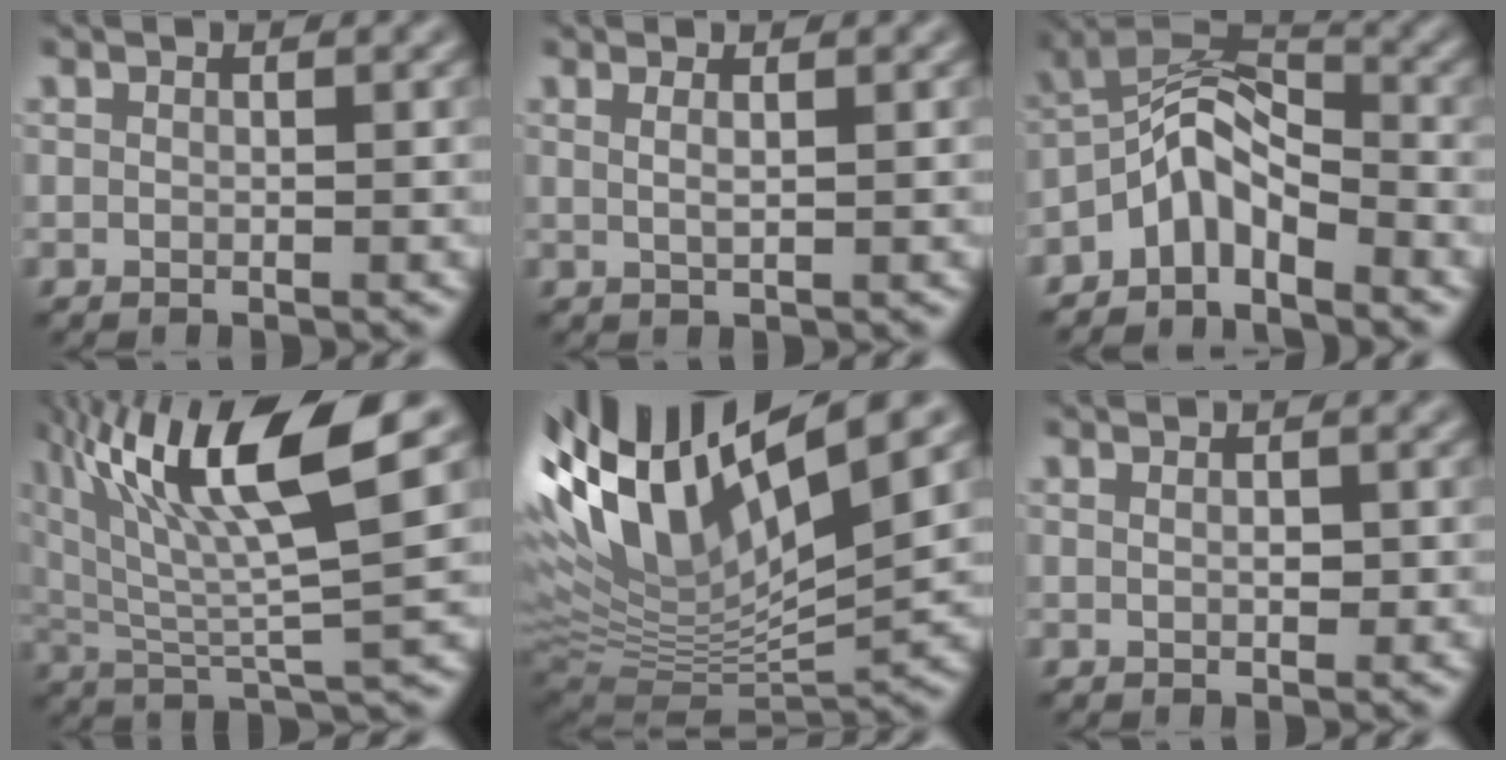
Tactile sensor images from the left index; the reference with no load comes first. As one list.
[{"total": 1.3, "force": [0.5, 0.5, 1.1], "torque": [-0.012, -0.002, 0.003]}, {"total": 5.1, "force": [-3.2, 2.3, 3.2], "torque": [-0.046, 0.012, -0.069]}, {"total": 12.1, "force": [6.1, 2.4, 10.2], "torque": [-0.177, 0.012, 0.110]}, {"total": 14.2, "force": [6.9, 4.3, 11.7], "torque": [-0.223, 0.020, 0.127]}, {"total": 0.7, "force": [0.2, 0.3, 0.6], "torque": [-0.010, 0.001, 0.004]}]